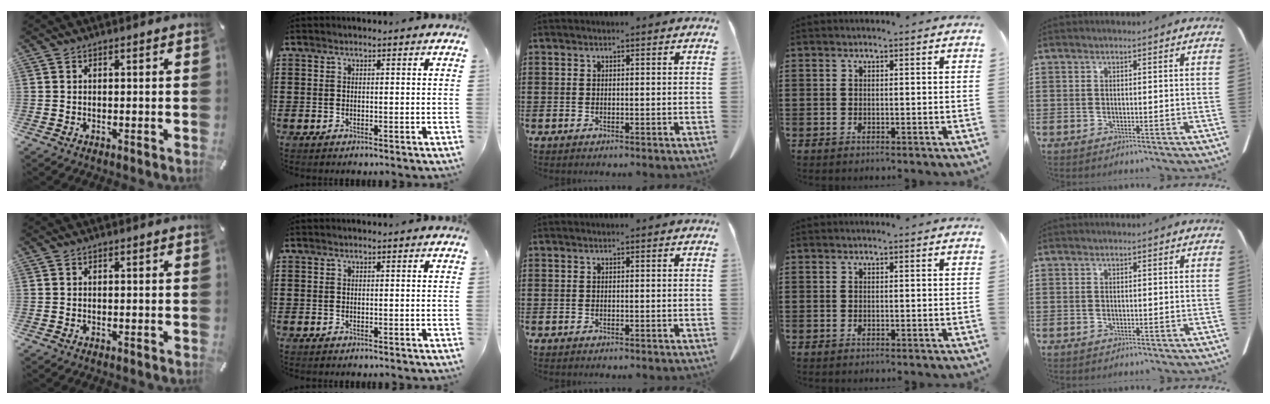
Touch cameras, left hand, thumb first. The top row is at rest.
{}